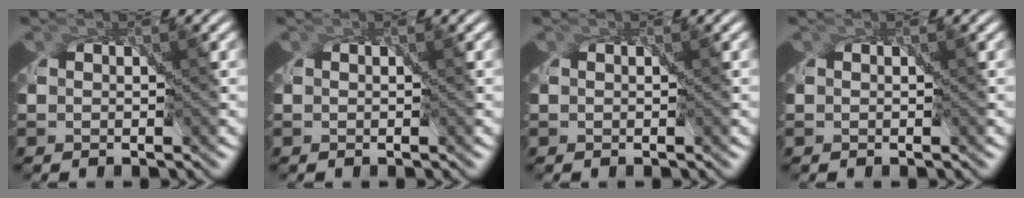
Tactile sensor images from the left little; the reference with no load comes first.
{"total": 0.0}
{"total": 0.0}
{"total": 0.0}